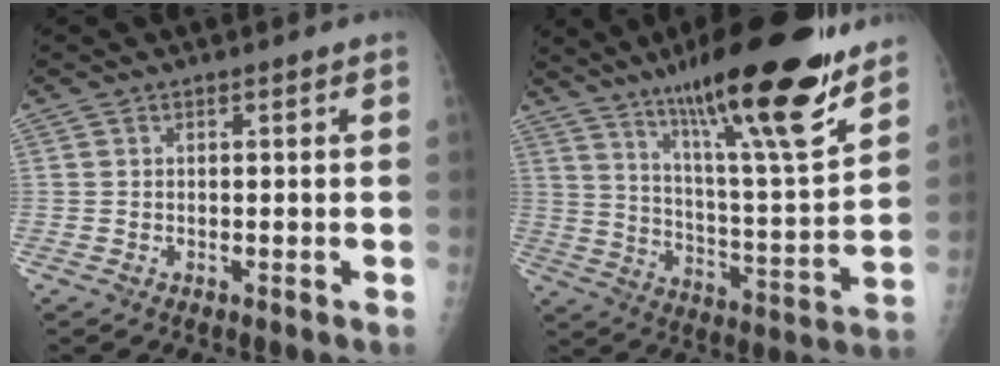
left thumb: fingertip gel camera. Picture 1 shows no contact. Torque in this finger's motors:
{"motor_torque": [1.29, -0.24, 1.46, -1.36, 0.45]}